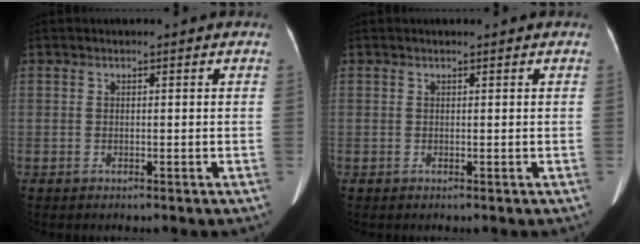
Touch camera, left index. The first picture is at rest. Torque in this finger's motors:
{"motor_torque": [-0.91, 0.74, -0.22, 0.00]}